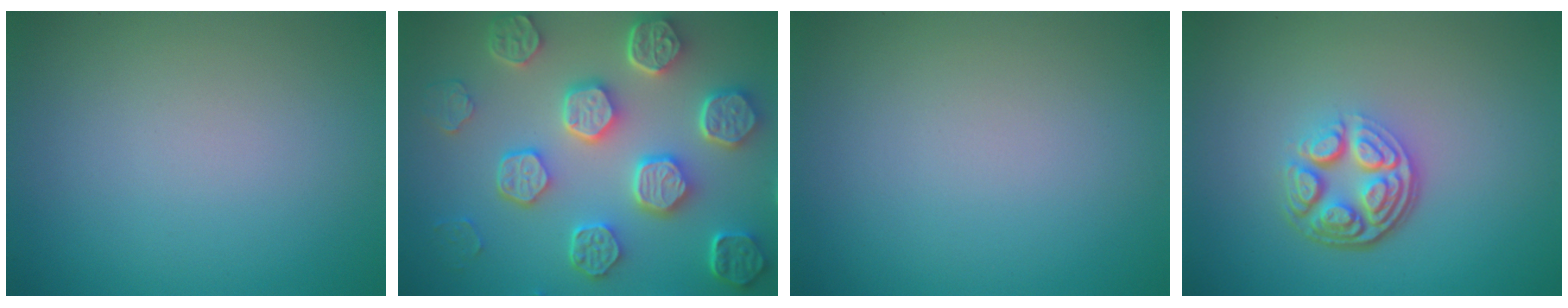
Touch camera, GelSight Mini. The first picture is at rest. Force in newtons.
{"total": 8.3, "press": 6.4, "slide": 5.3}
{"total": 0.0}
{"total": 4.9, "press": 3.4, "slide": 3.5}